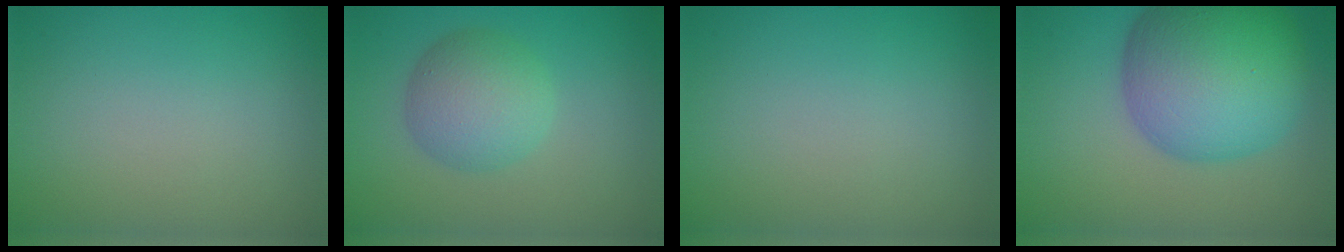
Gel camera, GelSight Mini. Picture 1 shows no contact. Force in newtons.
{"total": 4.7, "press": 4.7, "slide": 0.2}
{"total": 0.0}
{"total": 12.5, "press": 12.5, "slide": 0.2}